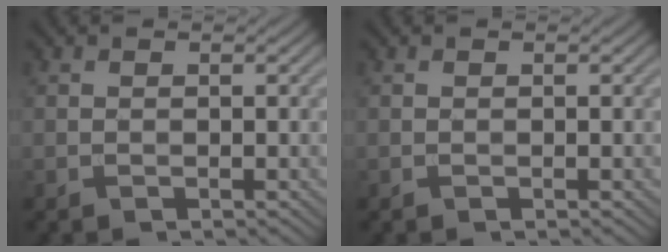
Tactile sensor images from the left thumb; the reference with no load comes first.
{"total": 0.0}